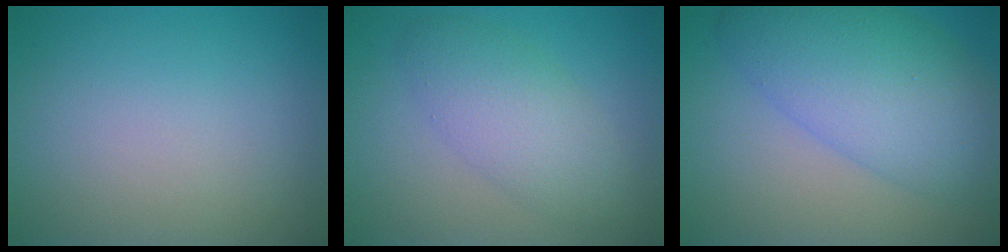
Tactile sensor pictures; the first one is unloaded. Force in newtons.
{"total": 4.4, "press": 4.4, "slide": 0.2}
{"total": 8.7, "press": 8.7, "slide": 0.1}